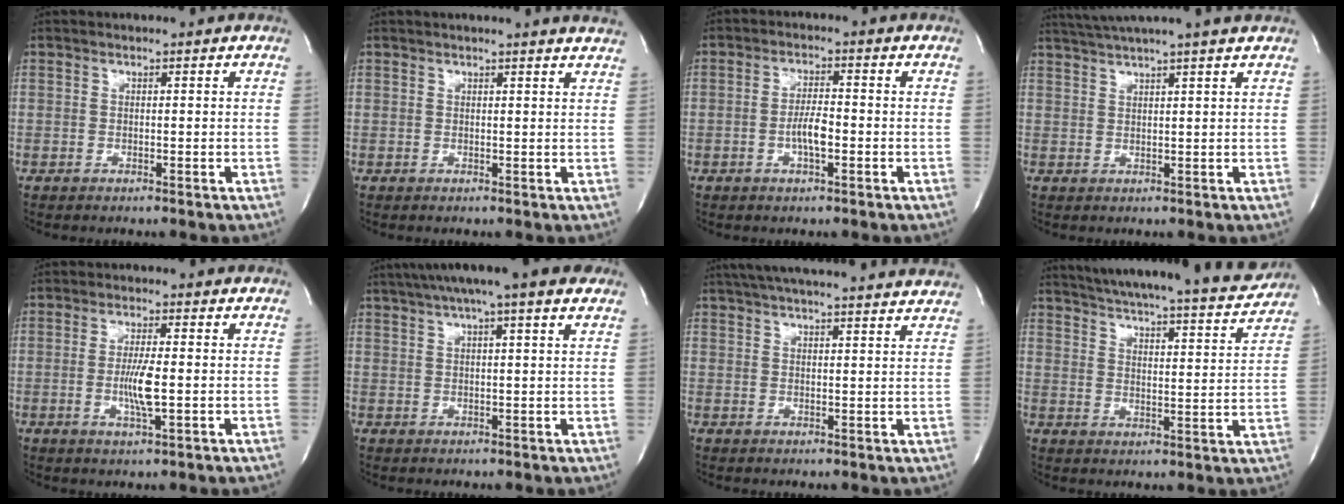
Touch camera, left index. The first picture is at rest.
{"total": 6.7, "force": [6.4, -0.5, 2.0], "torque": [-0.022, -0.003, 0.050]}
{"total": 3.9, "force": [-1.2, 0.8, 3.6], "torque": [-0.071, 0.001, -0.020]}
{"total": 8.9, "force": [7.7, -1.8, 4.1], "torque": [-0.069, 0.024, 0.106]}
{"total": 5.2, "force": [-0.7, 0.5, 5.1], "torque": [-0.102, -0.011, -0.012]}
{"total": 13.3, "force": [10.0, 1.3, 8.7], "torque": [-0.148, 0.044, 0.136]}
{"total": 23.8, "force": [21.7, 1.5, 9.8], "torque": [-0.163, 0.016, 0.280]}
{"total": 23.3, "force": [21.6, 1.9, 8.6], "torque": [-0.138, -0.043, 0.280]}